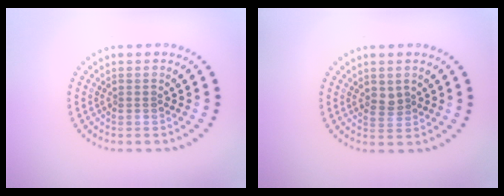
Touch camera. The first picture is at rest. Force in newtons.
{"total": 1.5, "press": 1.3, "slide": 0.6}